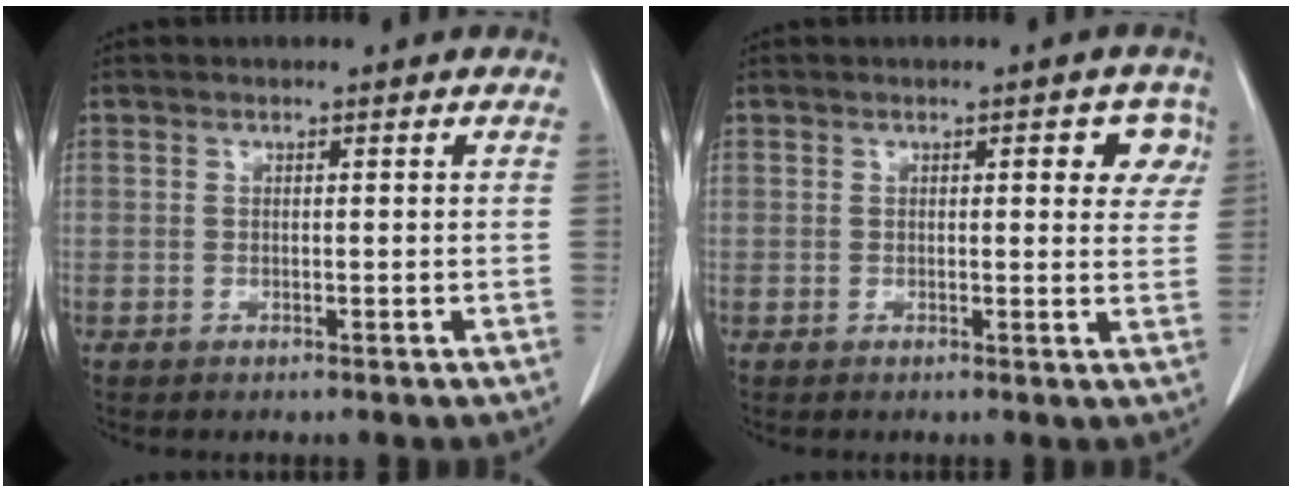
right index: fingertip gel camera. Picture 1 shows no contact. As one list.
[{"total": 4.4, "force": [1.7, 1.8, 3.6], "torque": [-0.026, 0.004, 0.013]}]